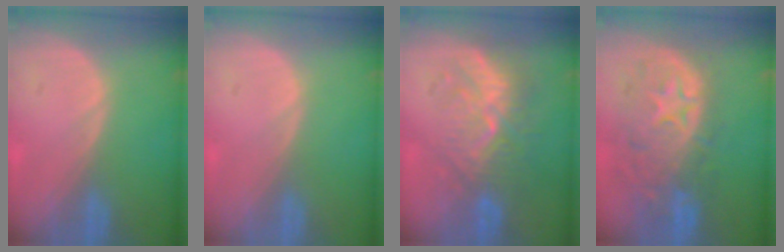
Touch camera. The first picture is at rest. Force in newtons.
{"total": 0.0}
{"total": 8.8, "press": 8.5, "slide": 2.4}
{"total": 11.1, "press": 9.8, "slide": 5.2}